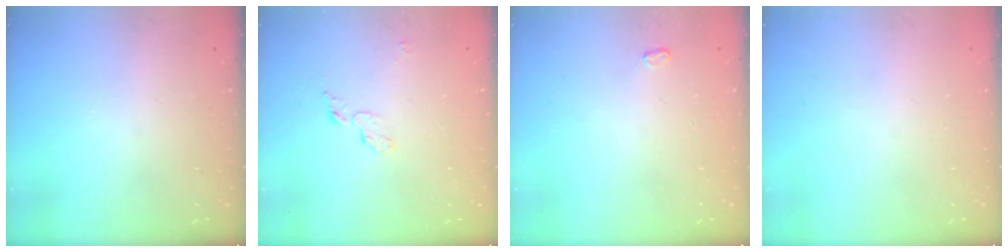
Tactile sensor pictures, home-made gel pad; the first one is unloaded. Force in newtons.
{"total": 4.8, "press": 4.7, "slide": 0.4}
{"total": 2.8, "press": 2.8, "slide": 0.4}
{"total": 0.0}